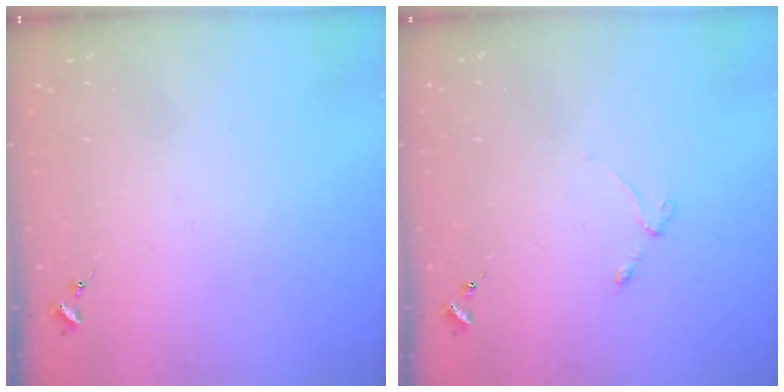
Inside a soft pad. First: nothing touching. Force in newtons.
{"total": 3.1, "press": 3.0, "slide": 0.4}